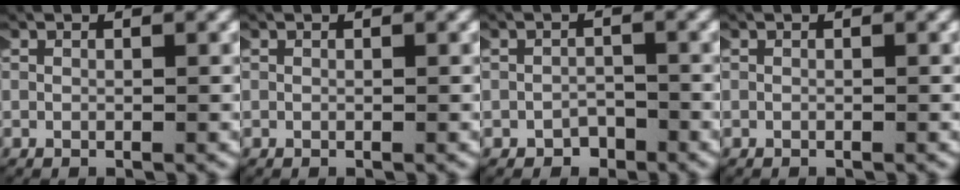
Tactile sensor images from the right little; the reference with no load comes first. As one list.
[{"total": 0.0}, {"total": 1.8, "force": [-1.5, 0.8, -0.5], "torque": [0.007, -0.005, -0.027]}, {"total": 0.0}]